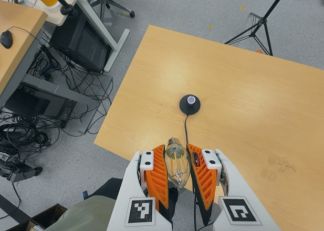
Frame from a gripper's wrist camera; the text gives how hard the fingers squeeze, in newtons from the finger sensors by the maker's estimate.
{"total": 20.4, "left": 22.1, "right": 18.7}